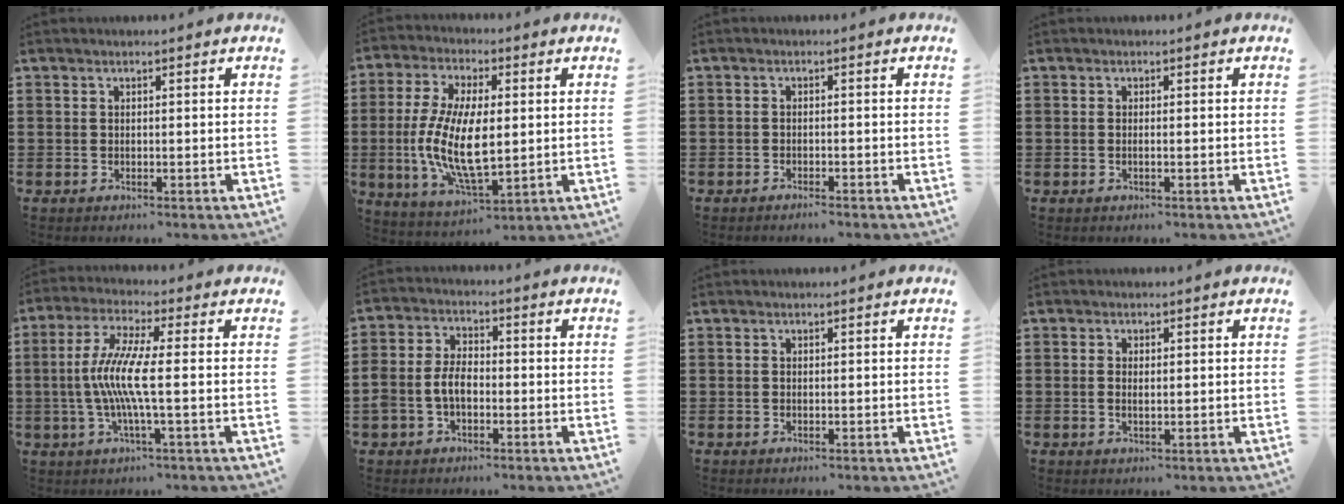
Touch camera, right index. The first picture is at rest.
{"total": 12.1, "force": [-0.4, 5.2, 10.9], "torque": [-0.238, -0.009, -0.010]}
{"total": 1.3, "force": [-1.2, 0.0, 0.0], "torque": [-0.004, -0.001, -0.025]}
{"total": 0.5, "force": [-0.2, -0.1, 0.5], "torque": [-0.008, -0.003, -0.003]}
{"total": 8.5, "force": [-1.0, 0.5, 8.4], "torque": [-0.185, -0.018, -0.031]}
{"total": 4.9, "force": [-1.5, 3.3, 3.3], "torque": [-0.082, 0.001, -0.033]}
{"total": 0.0}
{"total": 1.2, "force": [0.0, 0.6, 1.1], "torque": [-0.023, 0.003, -0.001]}